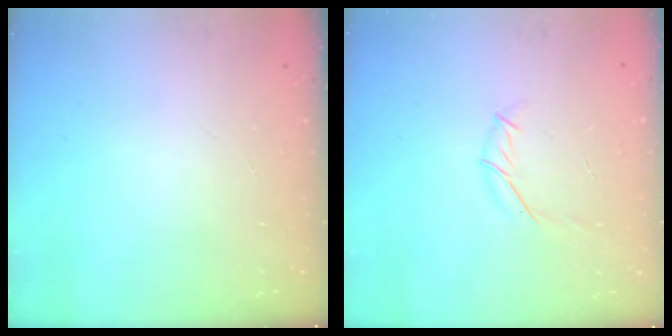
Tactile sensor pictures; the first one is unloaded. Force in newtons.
{"total": 6.4, "press": 6.2, "slide": 1.5}